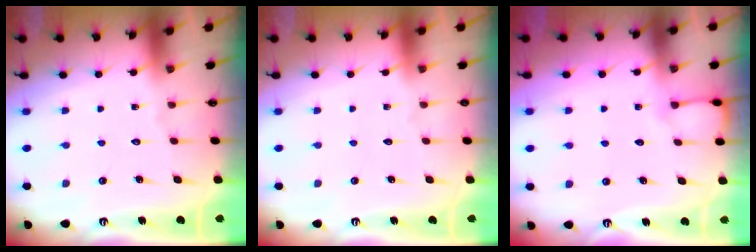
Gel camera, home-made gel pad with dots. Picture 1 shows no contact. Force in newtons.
{"total": 0.0}
{"total": 3.1, "press": 3.1, "slide": 0.4}